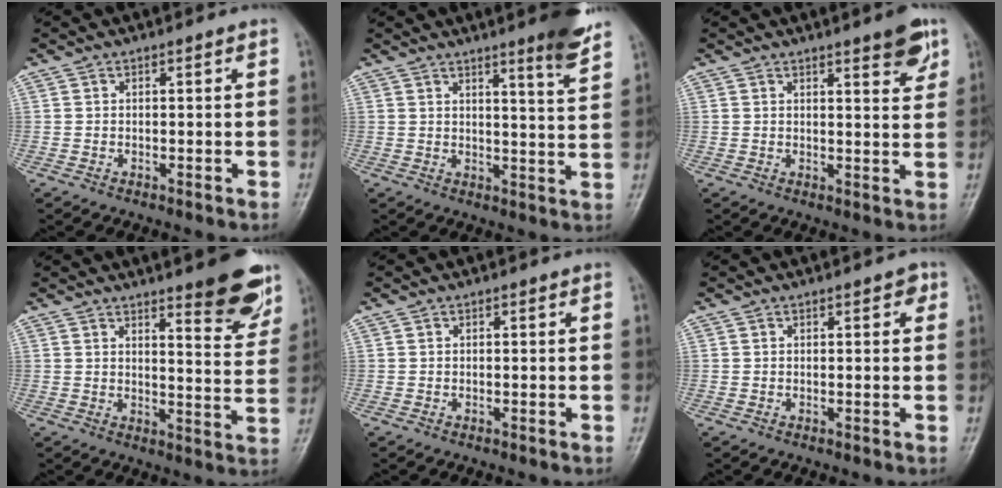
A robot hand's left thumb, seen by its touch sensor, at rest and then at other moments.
{"total": 7.3, "force": [5.4, 0.1, 5.0], "torque": [-0.061, -0.042, 0.069]}
{"total": 5.6, "force": [3.6, 1.3, 4.1], "torque": [-0.041, -0.020, 0.043]}
{"total": 10.6, "force": [7.3, 2.4, 7.2], "torque": [-0.063, -0.051, 0.096]}
{"total": 0.0}
{"total": 1.8, "force": [0.8, 0.9, 1.3], "torque": [-0.008, 0.001, 0.007]}